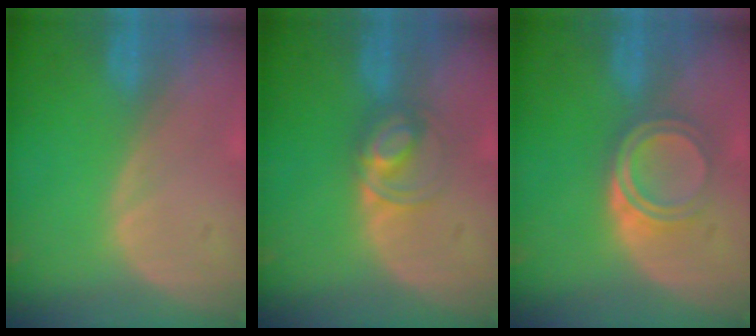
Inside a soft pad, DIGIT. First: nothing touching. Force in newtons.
{"total": 4.3, "press": 4.3, "slide": 0.4}
{"total": 5.1, "press": 4.3, "slide": 2.7}